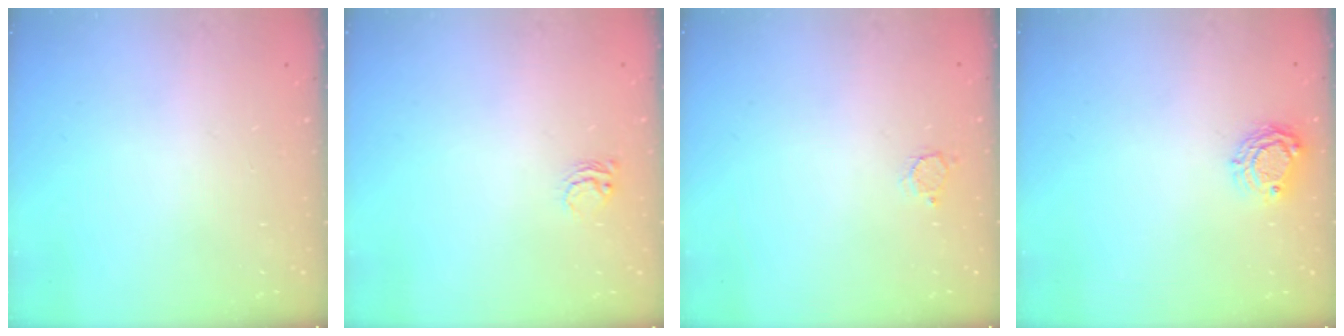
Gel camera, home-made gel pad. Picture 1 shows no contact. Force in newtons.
{"total": 5.1, "press": 5.1, "slide": 0.3}
{"total": 2.4, "press": 2.4, "slide": 0.3}
{"total": 6.7, "press": 6.6, "slide": 0.4}